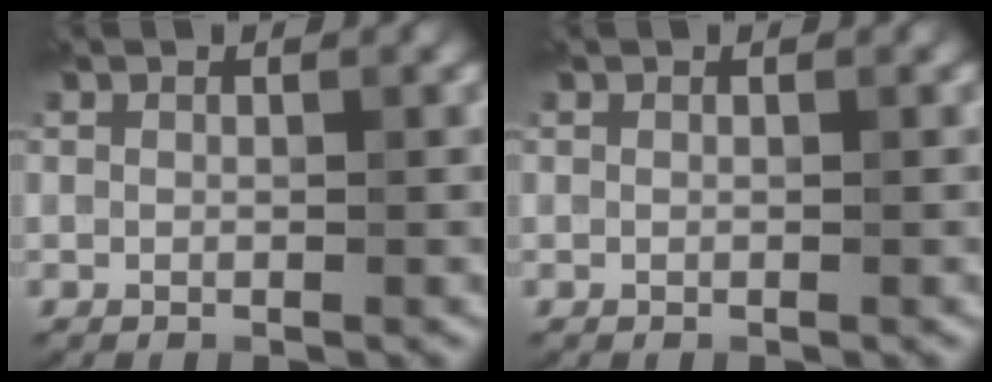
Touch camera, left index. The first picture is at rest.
{"total": 0.0}